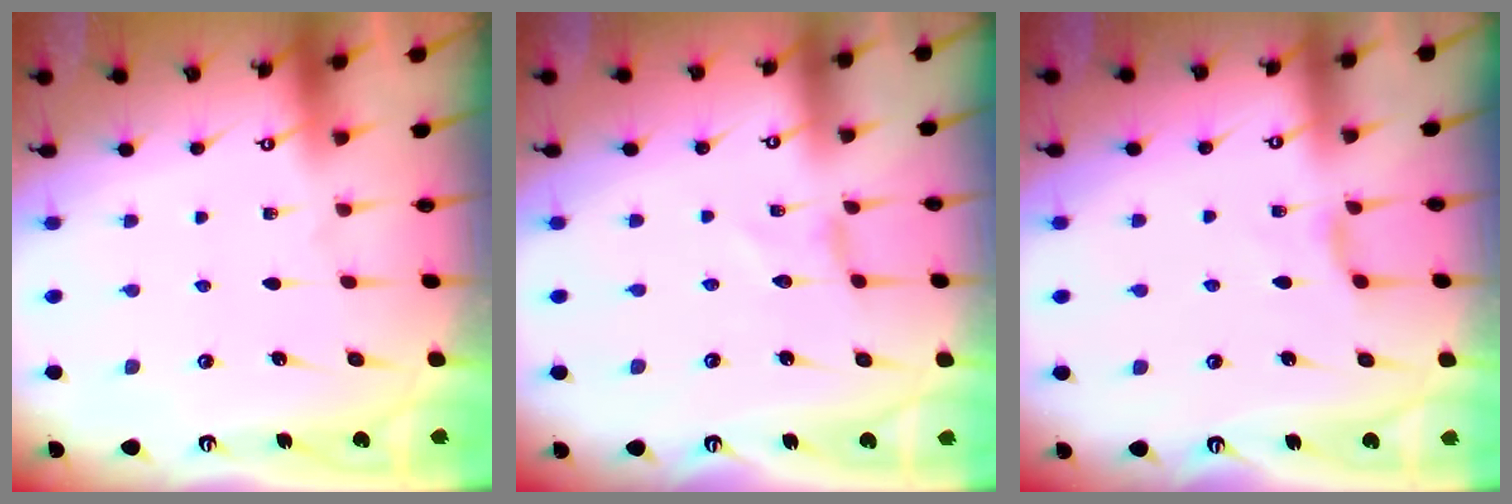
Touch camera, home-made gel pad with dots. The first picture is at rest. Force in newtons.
{"total": 0.0}
{"total": 2.9, "press": 2.9, "slide": 0.5}